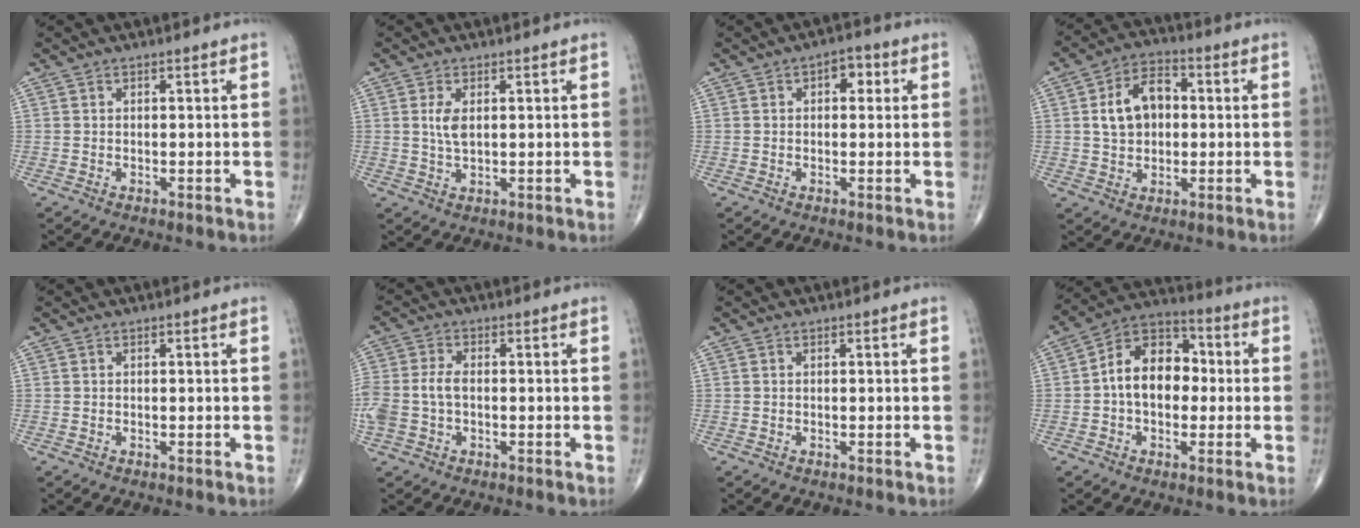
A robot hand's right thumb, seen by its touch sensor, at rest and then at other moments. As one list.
[{"total": 3.4, "force": [0.8, 1.6, 2.9], "torque": [-0.062, -0.003, 0.017]}, {"total": 3.6, "force": [0.9, 2.3, 2.7], "torque": [-0.017, 0.005, 0.005]}, {"total": 10.1, "force": [1.1, 7.1, 7.1], "torque": [-0.106, 0.018, 0.014]}, {"total": 0.0}, {"total": 7.6, "force": [-0.9, 4.9, 5.8], "torque": [-0.148, 0.018, -0.019]}, {"total": 0.0}, {"total": 12.9, "force": [0.0, 8.9, 9.3], "torque": [-0.121, 0.036, -0.014]}]